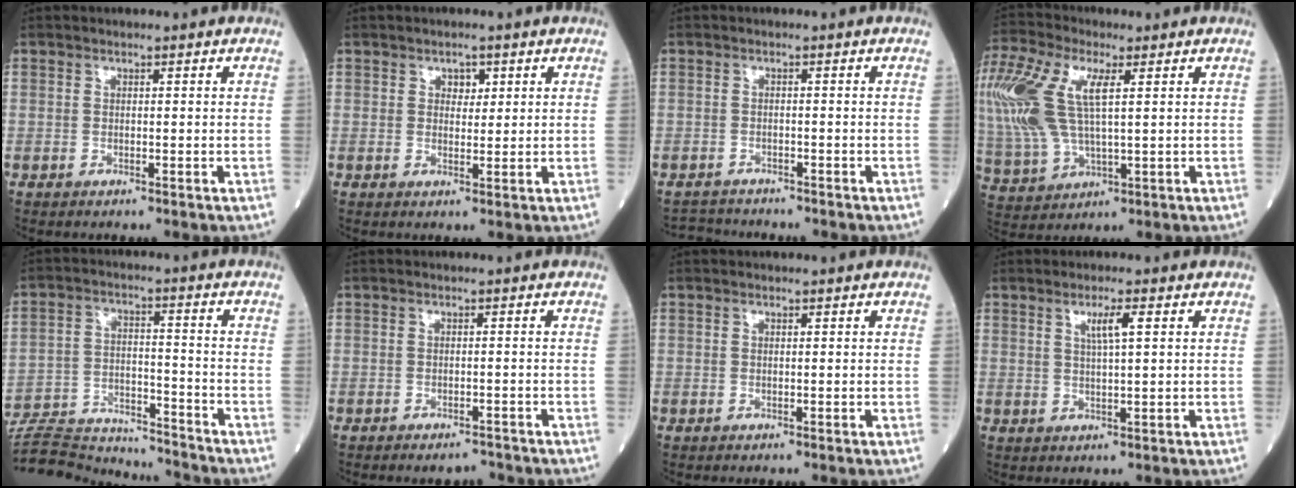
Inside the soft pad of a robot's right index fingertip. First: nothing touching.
{"total": 2.0, "force": [0.9, 1.4, 1.1], "torque": [-0.010, 0.001, 0.012]}
{"total": 3.1, "force": [-2.9, 0.9, -0.7], "torque": [0.004, -0.009, -0.050]}
{"total": 20.3, "force": [5.6, 8.9, 17.4], "torque": [-0.441, 0.024, 0.109]}
{"total": 17.2, "force": [-16.8, 1.7, 3.3], "torque": [-0.076, 0.010, -0.255]}
{"total": 2.5, "force": [-2.2, 0.8, 0.9], "torque": [-0.007, -0.001, -0.028]}
{"total": 0.0}
{"total": 3.3, "force": [1.3, 0.0, 3.0], "torque": [-0.055, 0.001, 0.023]}